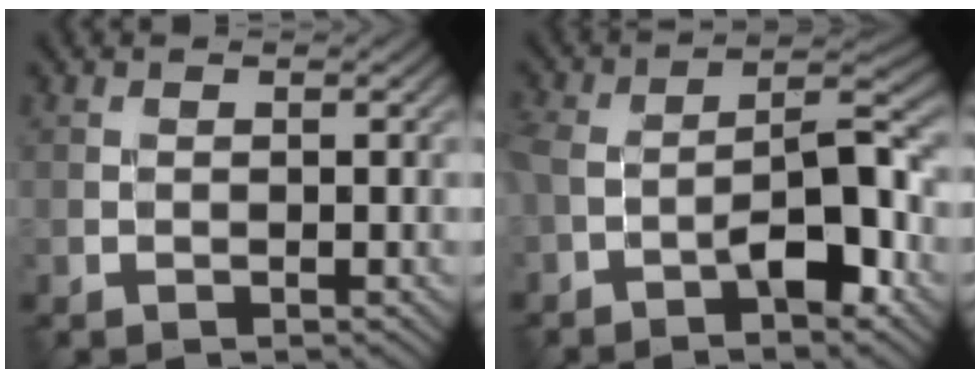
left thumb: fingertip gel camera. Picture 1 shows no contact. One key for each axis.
{"total": 9.9, "fx": -4.7, "fy": 3.6, "fz": 7.9, "tx": -0.133, "ty": 0.007, "tz": -0.085}